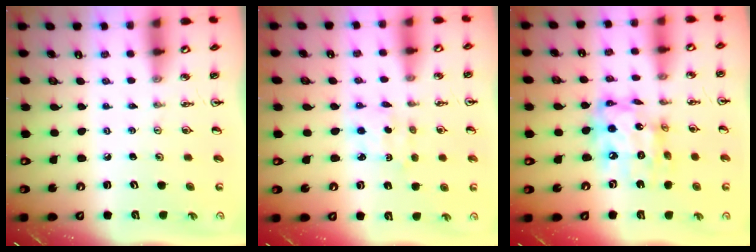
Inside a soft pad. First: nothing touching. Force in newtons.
{"total": 2.3, "press": 2.3, "slide": 0.6}
{"total": 14.1, "press": 14.1, "slide": 1.0}